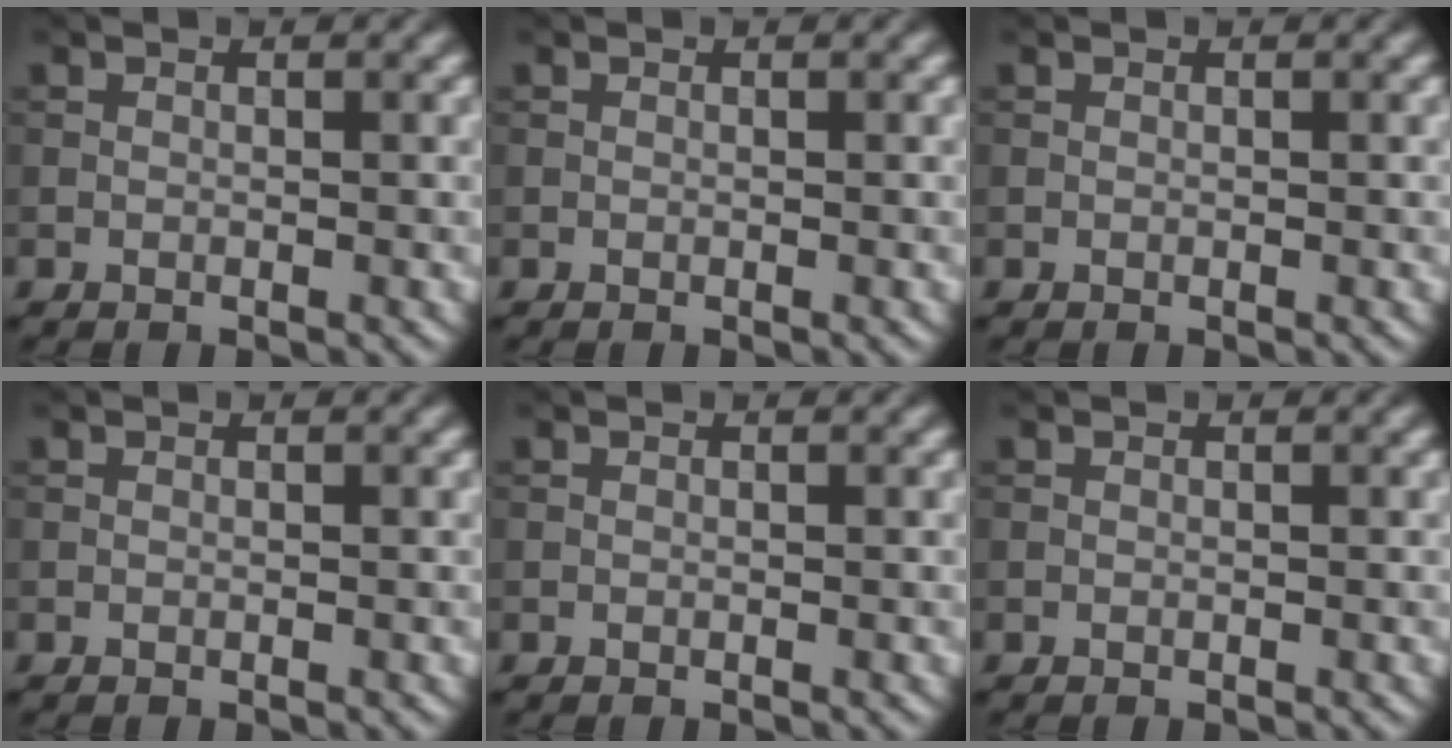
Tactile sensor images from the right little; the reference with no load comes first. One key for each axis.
{"total": 0.0}
{"total": 0.0}
{"total": 0.0}
{"total": 0.0}
{"total": 0.0}